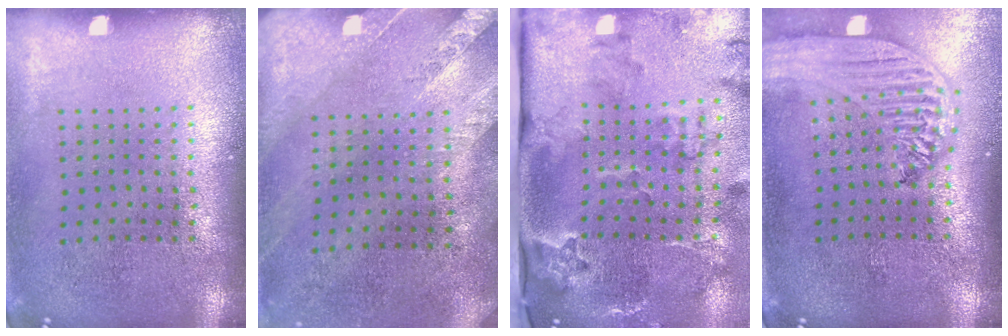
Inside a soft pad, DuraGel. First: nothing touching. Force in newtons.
{"total": 2.6, "press": 2.1, "slide": 1.6}
{"total": 3.7, "press": 2.5, "slide": 2.7}
{"total": 2.7, "press": 2.2, "slide": 1.6}